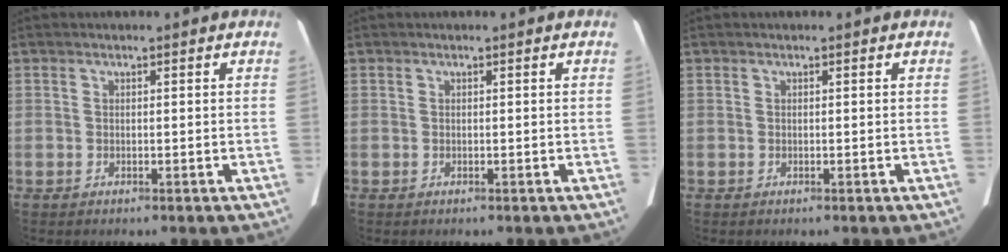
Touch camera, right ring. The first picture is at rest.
{"total": 0.0}
{"total": 0.0}